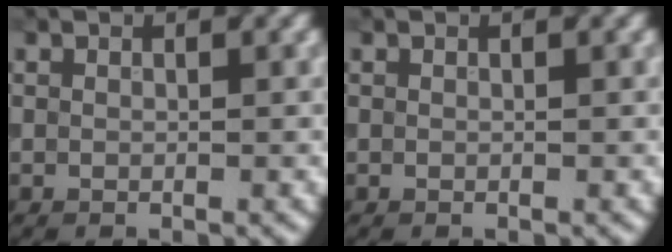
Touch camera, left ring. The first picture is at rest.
{"total": 0.0}